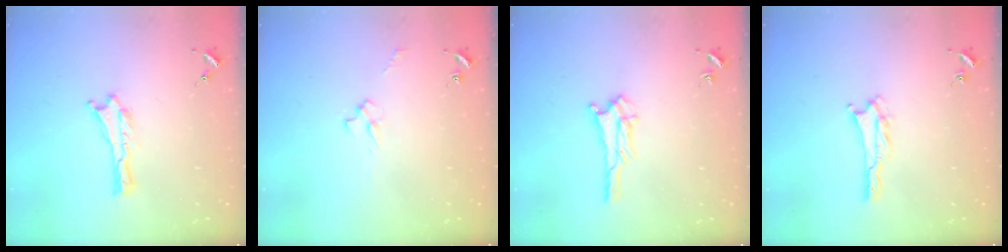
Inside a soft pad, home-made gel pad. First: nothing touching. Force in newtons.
{"total": 2.4, "press": 2.4, "slide": 0.4}
{"total": 2.3, "press": 2.2, "slide": 0.2}
{"total": 1.4, "press": 1.4, "slide": 0.2}